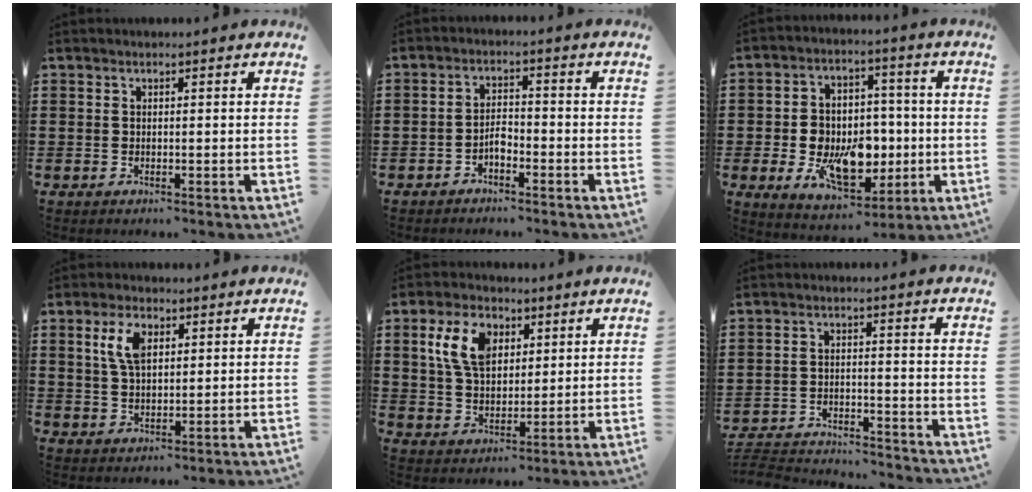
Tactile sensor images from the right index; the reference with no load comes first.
{"total": 2.7, "force": [-1.6, 1.1, 1.9], "torque": [-0.045, 0.004, -0.035]}
{"total": 11.2, "force": [-1.8, 8.0, 7.7], "torque": [-0.145, 0.007, -0.026]}
{"total": 5.8, "force": [2.2, 3.0, 4.5], "torque": [-0.100, 0.013, 0.038]}
{"total": 8.4, "force": [3.2, 5.4, 5.6], "torque": [-0.121, 0.017, 0.058]}
{"total": 4.1, "force": [-4.0, 0.2, 0.4], "torque": [-0.020, -0.002, -0.087]}